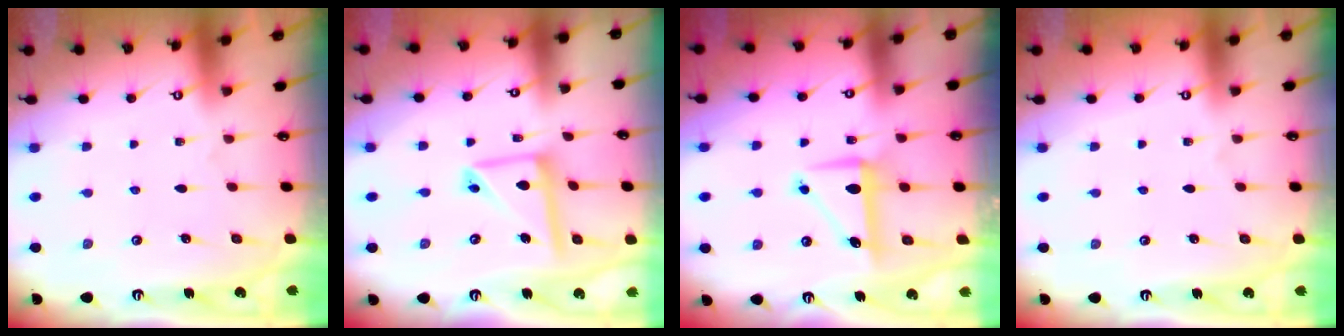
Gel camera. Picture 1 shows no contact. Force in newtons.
{"total": 12.1, "press": 12.0, "slide": 1.3}
{"total": 8.4, "press": 8.4, "slide": 0.3}
{"total": 0.9, "press": 0.9, "slide": 0.2}